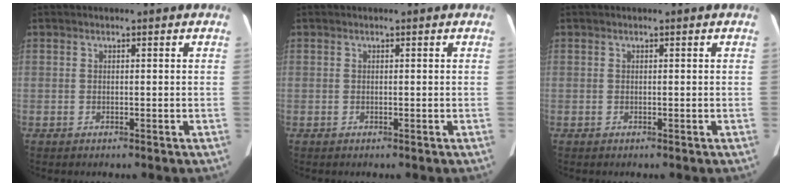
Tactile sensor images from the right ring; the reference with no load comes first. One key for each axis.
{"total": 0.0}
{"total": 0.0}